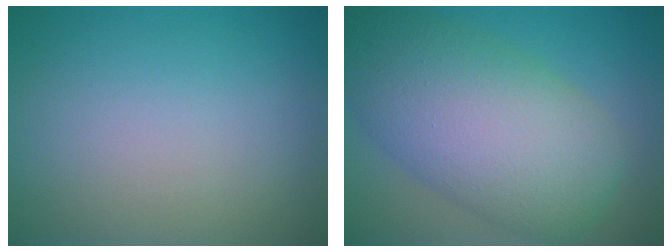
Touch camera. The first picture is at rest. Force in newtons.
{"total": 10.7, "press": 10.7, "slide": 0.3}